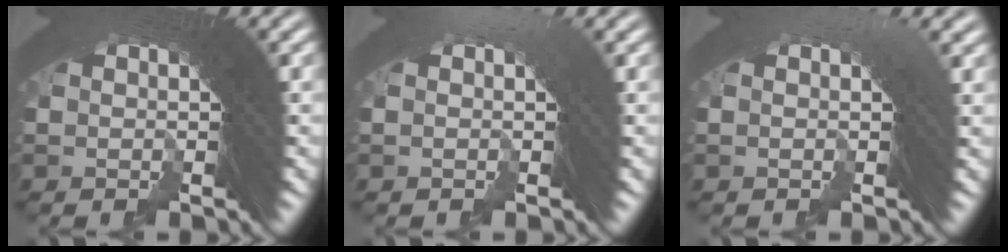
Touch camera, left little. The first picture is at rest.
{"total": 0.8, "force": [0.2, -0.1, 0.7], "torque": [0.014, 0.023, -0.009]}
{"total": 1.5, "force": [0.5, 0.6, 1.2], "torque": [0.008, 0.024, -0.011]}